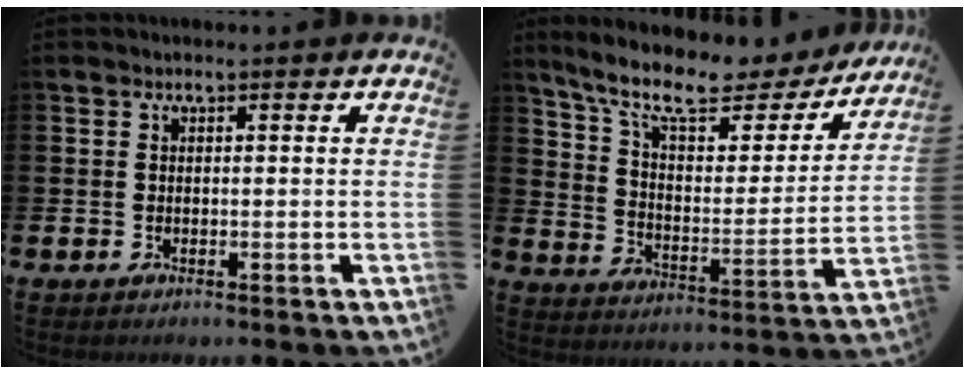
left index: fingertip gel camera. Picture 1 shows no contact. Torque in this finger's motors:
{"motor_torque": [1.79, -0.35, 0.31, 0.21]}